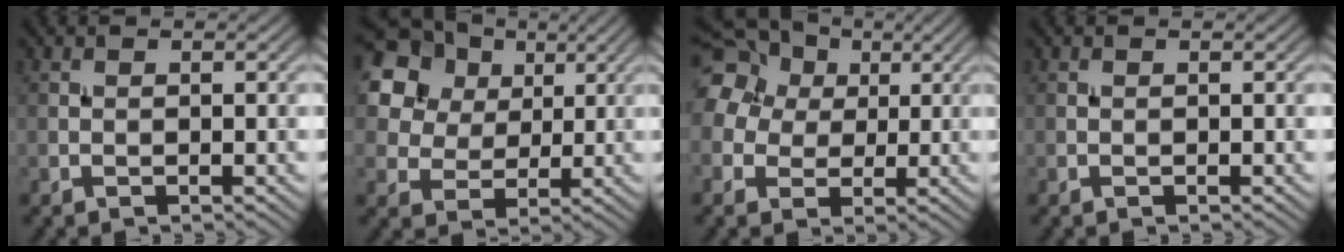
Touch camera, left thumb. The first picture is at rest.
{"total": 17.1, "force": [8.2, 13.0, 7.4], "torque": [-0.227, 0.036, 0.175]}
{"total": 15.1, "force": [5.3, 12.3, 7.1], "torque": [-0.209, 0.033, 0.083]}
{"total": 0.0}